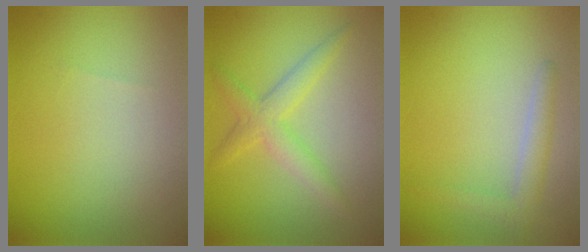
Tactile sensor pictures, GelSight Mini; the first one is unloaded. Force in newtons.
{"total": 3.0, "press": 3.0, "slide": 0.1}
{"total": 2.2, "press": 2.1, "slide": 0.2}